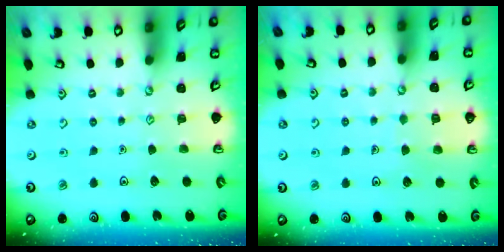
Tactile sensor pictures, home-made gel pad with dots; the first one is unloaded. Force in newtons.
{"total": 4.3, "press": 4.3, "slide": 0.4}